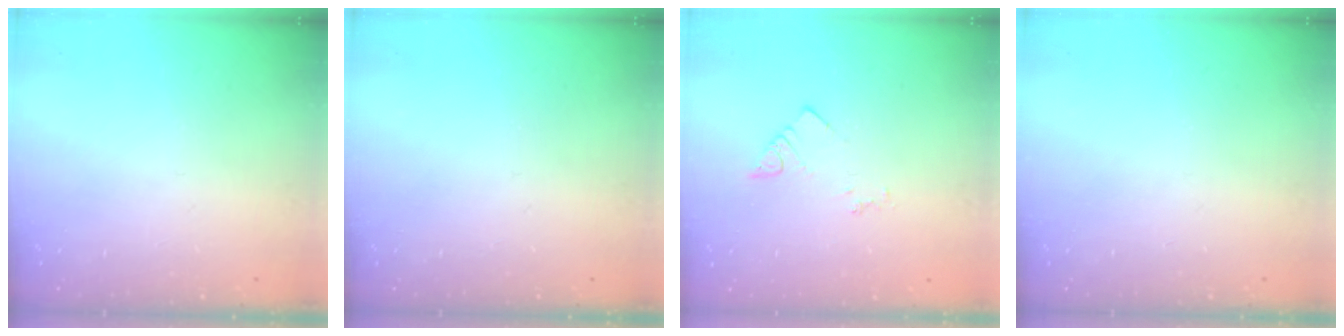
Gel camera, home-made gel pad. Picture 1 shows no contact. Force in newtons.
{"total": 0.0}
{"total": 3.2, "press": 3.1, "slide": 0.5}
{"total": 0.0}